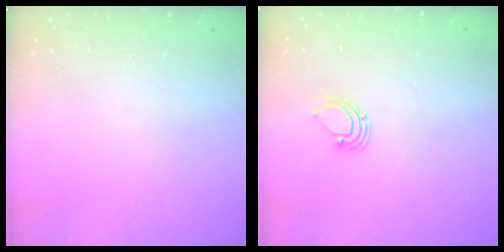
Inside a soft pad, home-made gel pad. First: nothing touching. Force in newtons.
{"total": 3.8, "press": 3.8, "slide": 0.3}